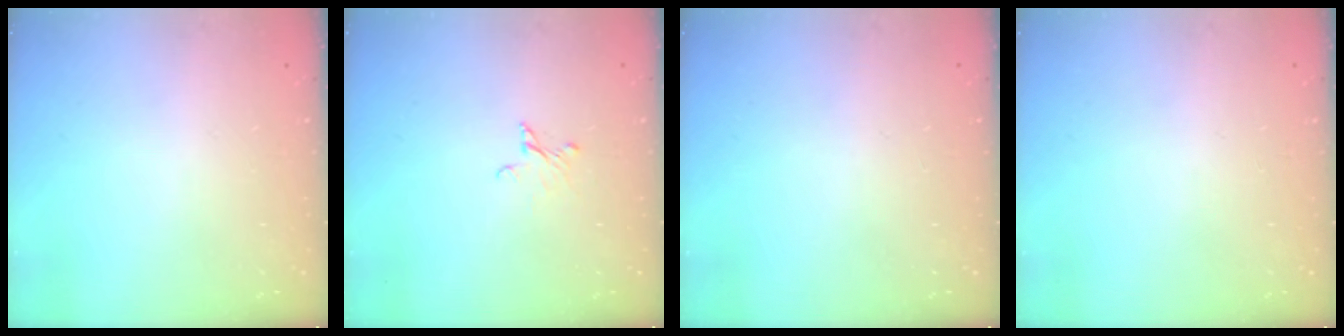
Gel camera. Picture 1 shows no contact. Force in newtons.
{"total": 2.5, "press": 2.5, "slide": 0.2}
{"total": 0.0}
{"total": 0.0}